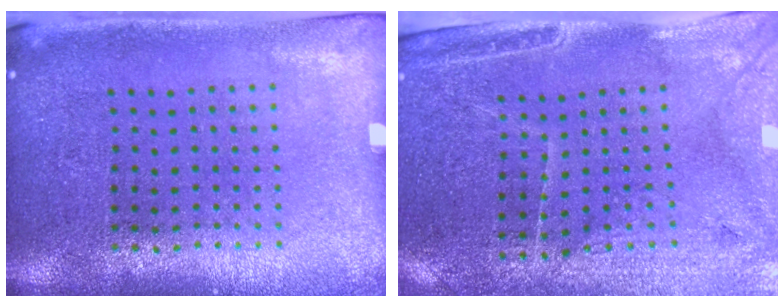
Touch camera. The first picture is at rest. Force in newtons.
{"total": 3.2, "press": 2.9, "slide": 1.2}